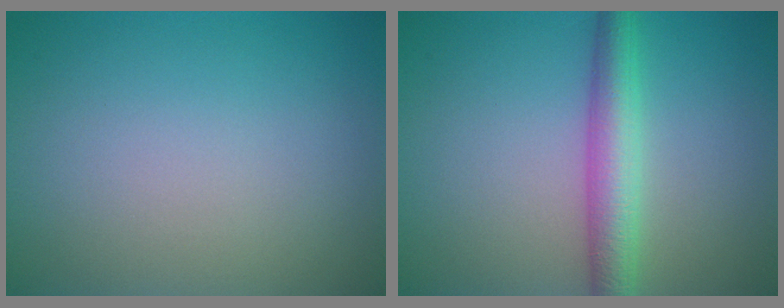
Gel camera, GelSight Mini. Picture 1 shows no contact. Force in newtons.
{"total": 4.2, "press": 4.2, "slide": 0.0}